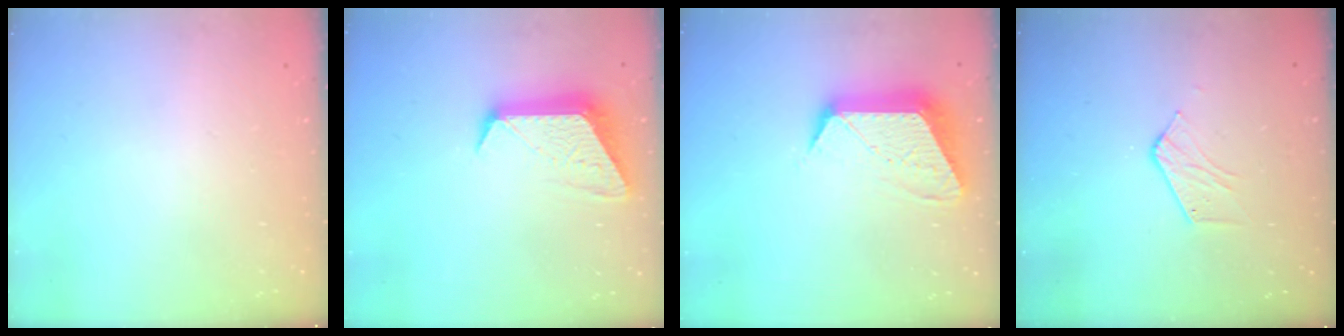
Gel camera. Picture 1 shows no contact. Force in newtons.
{"total": 11.4, "press": 11.4, "slide": 0.9}
{"total": 12.8, "press": 12.8, "slide": 0.6}
{"total": 5.8, "press": 5.8, "slide": 0.3}